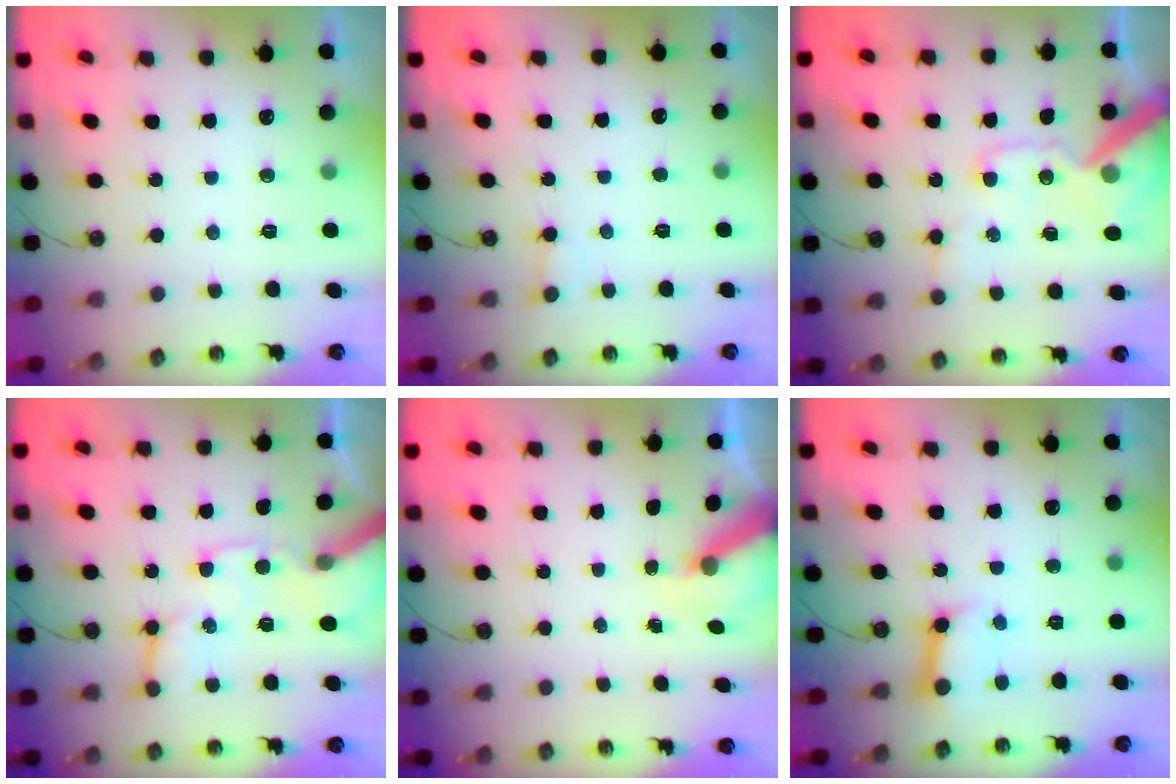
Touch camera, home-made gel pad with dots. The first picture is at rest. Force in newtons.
{"total": 2.3, "press": 2.3, "slide": 0.2}
{"total": 16.0, "press": 15.9, "slide": 2.3}
{"total": 15.9, "press": 15.7, "slide": 2.6}
{"total": 6.3, "press": 6.2, "slide": 0.6}
{"total": 7.9, "press": 7.8, "slide": 0.9}